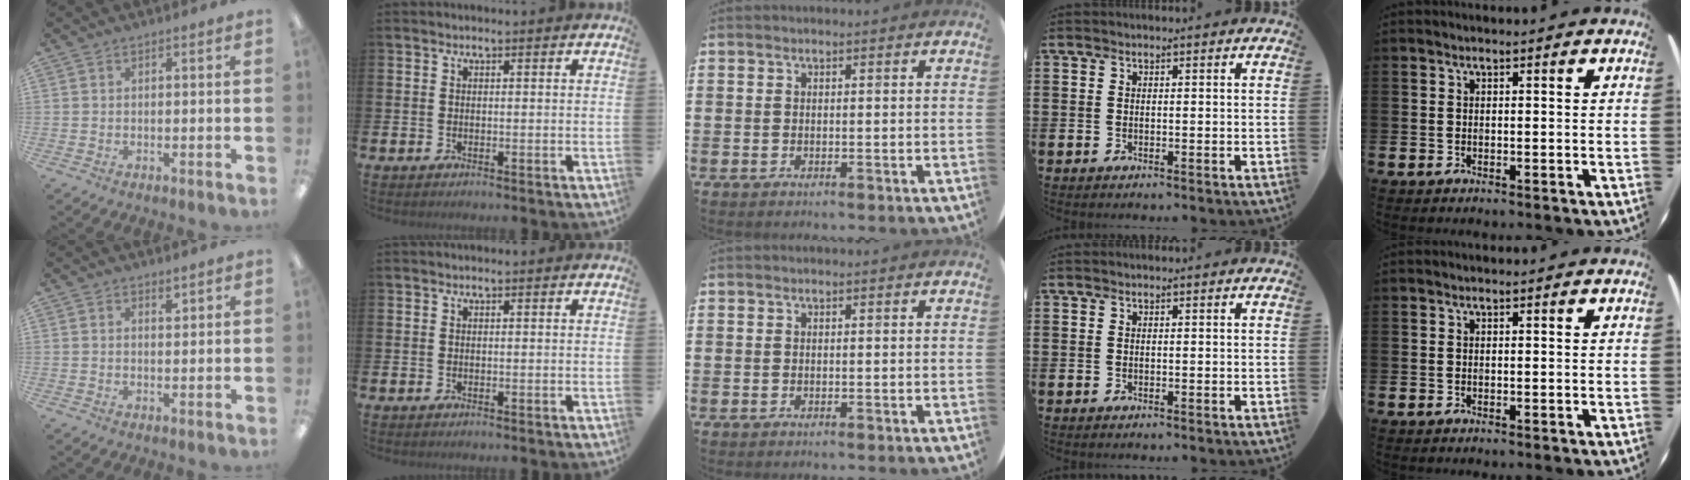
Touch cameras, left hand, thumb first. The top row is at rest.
{"thumb": {"total": 1.6, "force": [1.1, 0.7, 0.8], "torque": [-0.002, -0.006, 0.017]}}